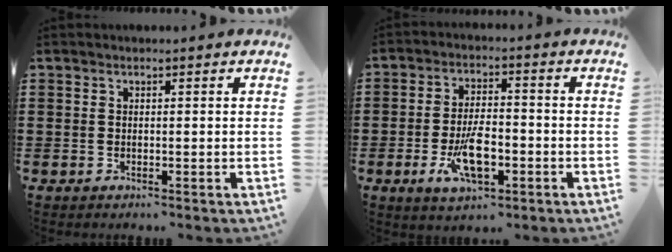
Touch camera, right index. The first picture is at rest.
{"total": 8.0, "force": [-2.7, 3.5, 6.7], "torque": [-0.140, -0.005, -0.049]}